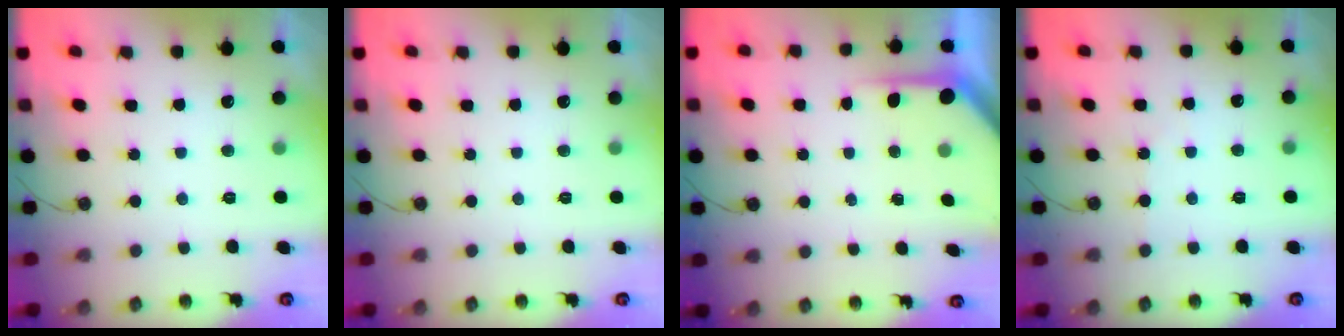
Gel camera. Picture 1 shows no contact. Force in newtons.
{"total": 0.0}
{"total": 4.1, "press": 4.1, "slide": 0.2}
{"total": 2.6, "press": 2.6, "slide": 0.5}